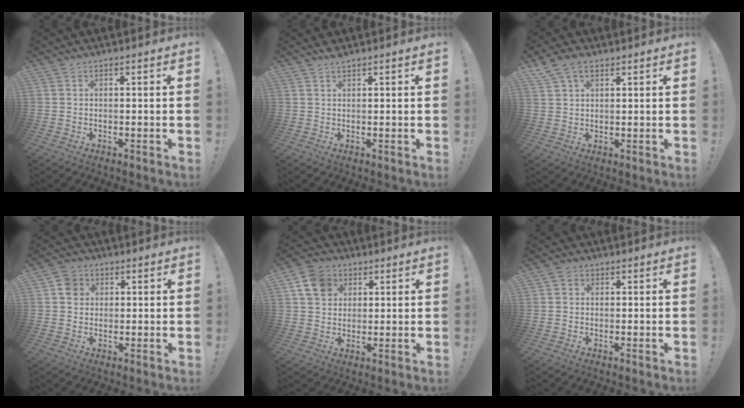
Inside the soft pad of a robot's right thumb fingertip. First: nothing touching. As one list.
[{"total": 1.4, "force": [1.3, 0.1, 0.5], "torque": [-0.002, -0.007, 0.023]}, {"total": 5.7, "force": [3.5, 3.1, 3.2], "torque": [-0.056, -0.010, 0.068]}, {"total": 5.2, "force": [1.3, 4.7, 1.9], "torque": [-0.023, 0.008, 0.024]}, {"total": 9.2, "force": [3.9, 7.5, 3.6], "torque": [-0.060, -0.006, 0.082]}, {"total": 1.5, "force": [0.2, 1.4, 0.4], "torque": [-0.002, 0.002, 0.001]}]